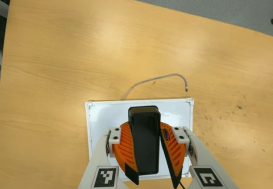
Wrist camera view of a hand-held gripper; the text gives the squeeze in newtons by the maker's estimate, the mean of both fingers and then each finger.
{"total": 10.1, "left": 10.1, "right": 10.2}